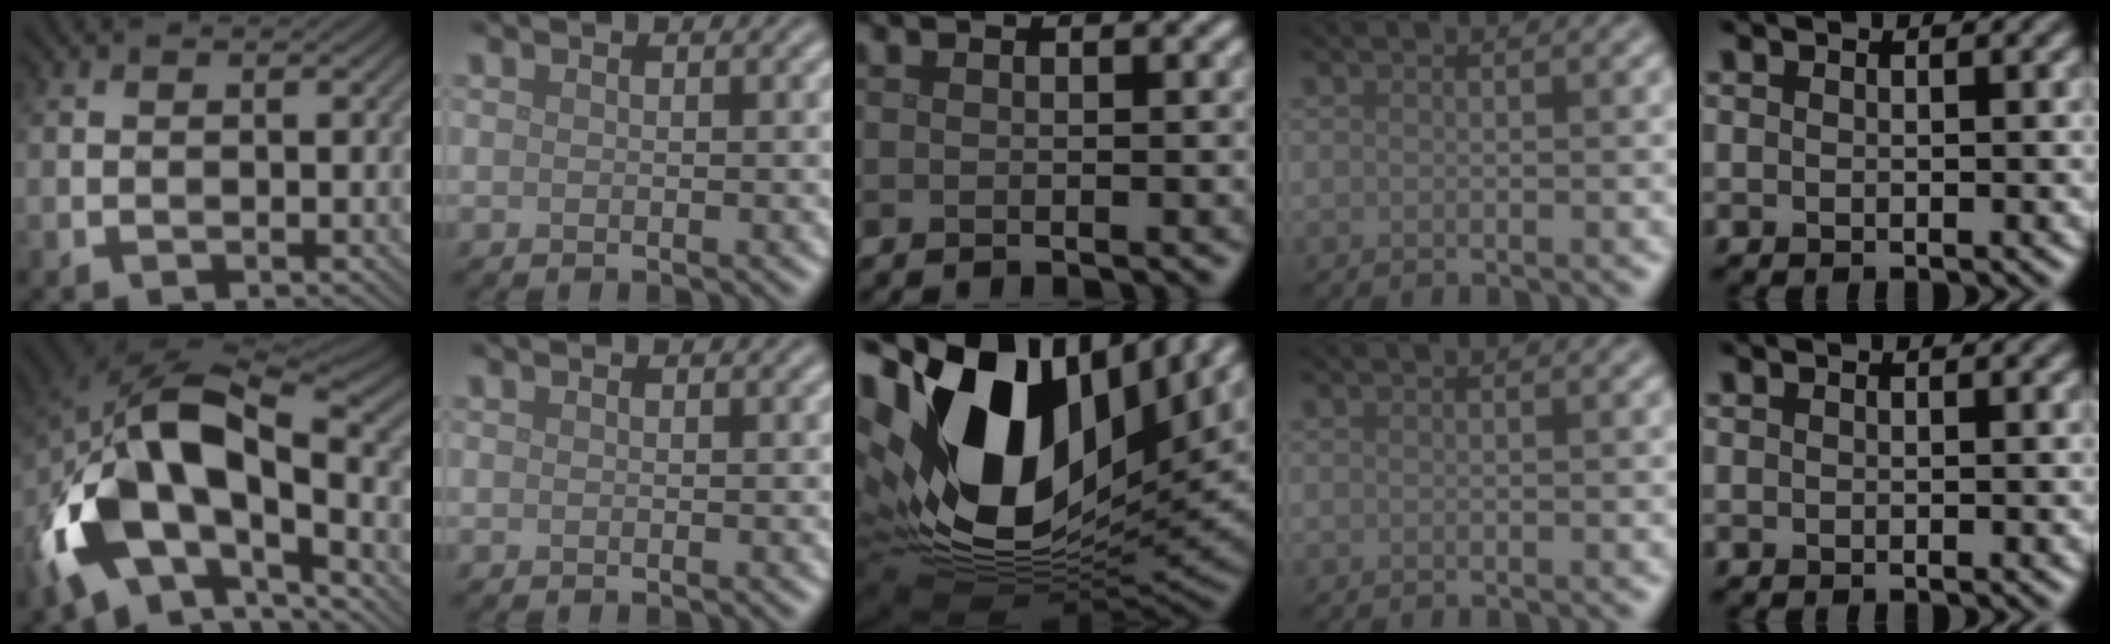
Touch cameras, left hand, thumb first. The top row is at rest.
{"thumb": {"total": 17.1, "force": [-4.2, 9.9, 13.2], "torque": [-0.260, -0.013, -0.079]}, "middle": {"total": 19.0, "force": [6.0, 11.8, 13.5], "torque": [-0.310, -0.014, 0.120]}}